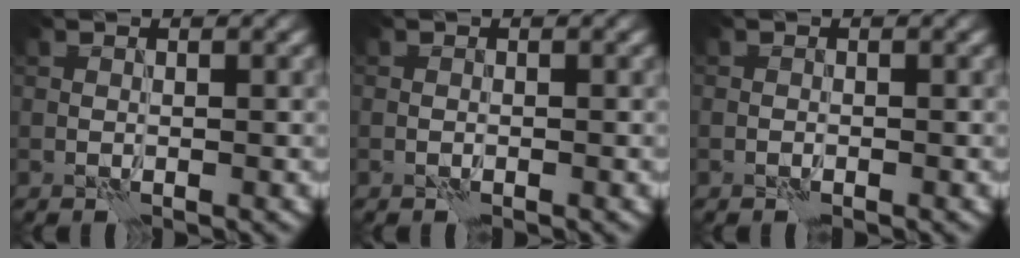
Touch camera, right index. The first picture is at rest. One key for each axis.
{"total": 0.0}
{"total": 0.0}